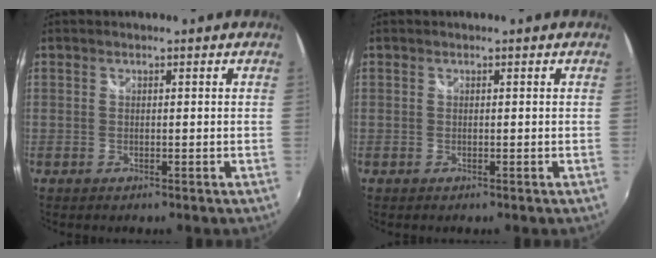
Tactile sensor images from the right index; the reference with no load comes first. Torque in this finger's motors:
{"motor_torque": [0.00, 0.00, 0.01, 0.00]}